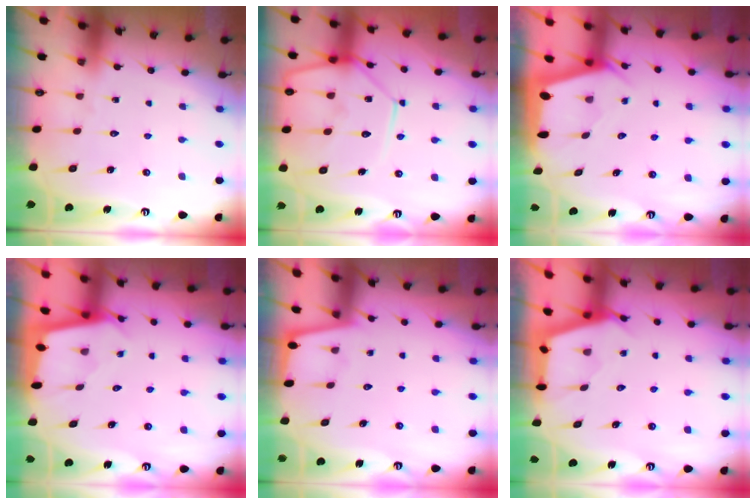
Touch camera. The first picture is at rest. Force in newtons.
{"total": 14.0, "press": 13.9, "slide": 1.2}
{"total": 1.9, "press": 1.9, "slide": 0.3}
{"total": 1.9, "press": 1.9, "slide": 0.2}
{"total": 0.9, "press": 0.9, "slide": 0.2}
{"total": 2.9, "press": 2.8, "slide": 0.4}